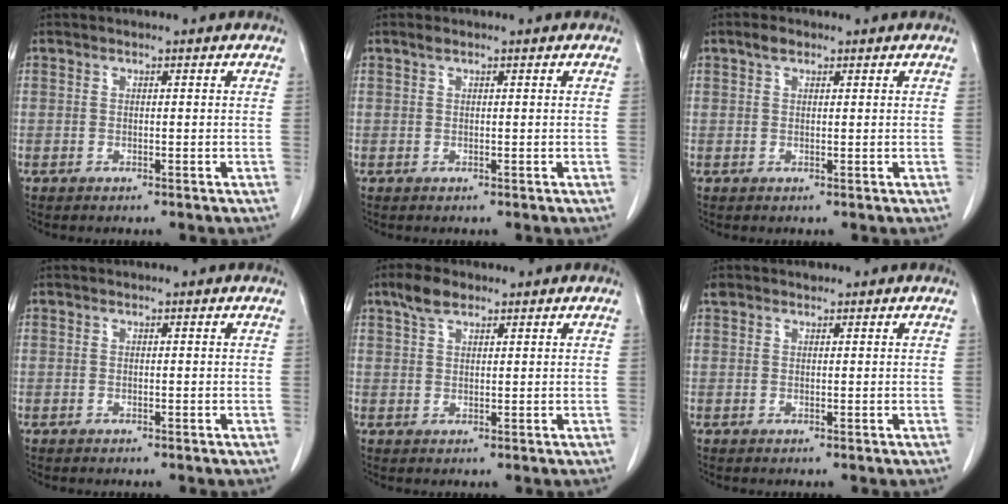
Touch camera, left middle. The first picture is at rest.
{"total": 0.6, "force": [0.5, 0.1, 0.4], "torque": [-0.013, 0.004, 0.009]}
{"total": 1.6, "force": [1.1, 0.8, 0.9], "torque": [-0.020, 0.007, 0.018]}
{"total": 0.0}
{"total": 3.5, "force": [2.4, 1.4, 2.0], "torque": [-0.046, 0.010, 0.049]}
{"total": 1.2, "force": [1.0, 0.7, 0.1], "torque": [-0.007, 0.013, 0.018]}